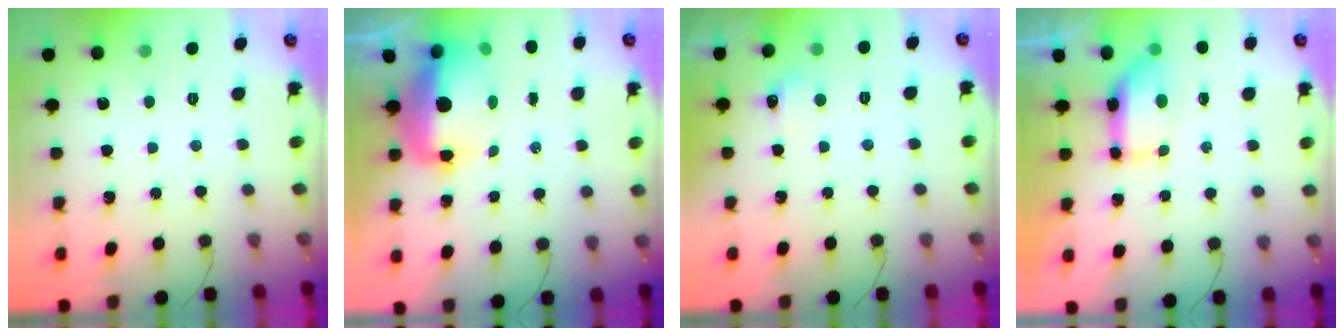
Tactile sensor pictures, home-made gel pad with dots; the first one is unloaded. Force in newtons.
{"total": 12.2, "press": 11.8, "slide": 2.9}
{"total": 4.9, "press": 4.8, "slide": 0.9}
{"total": 8.2, "press": 7.5, "slide": 3.1}